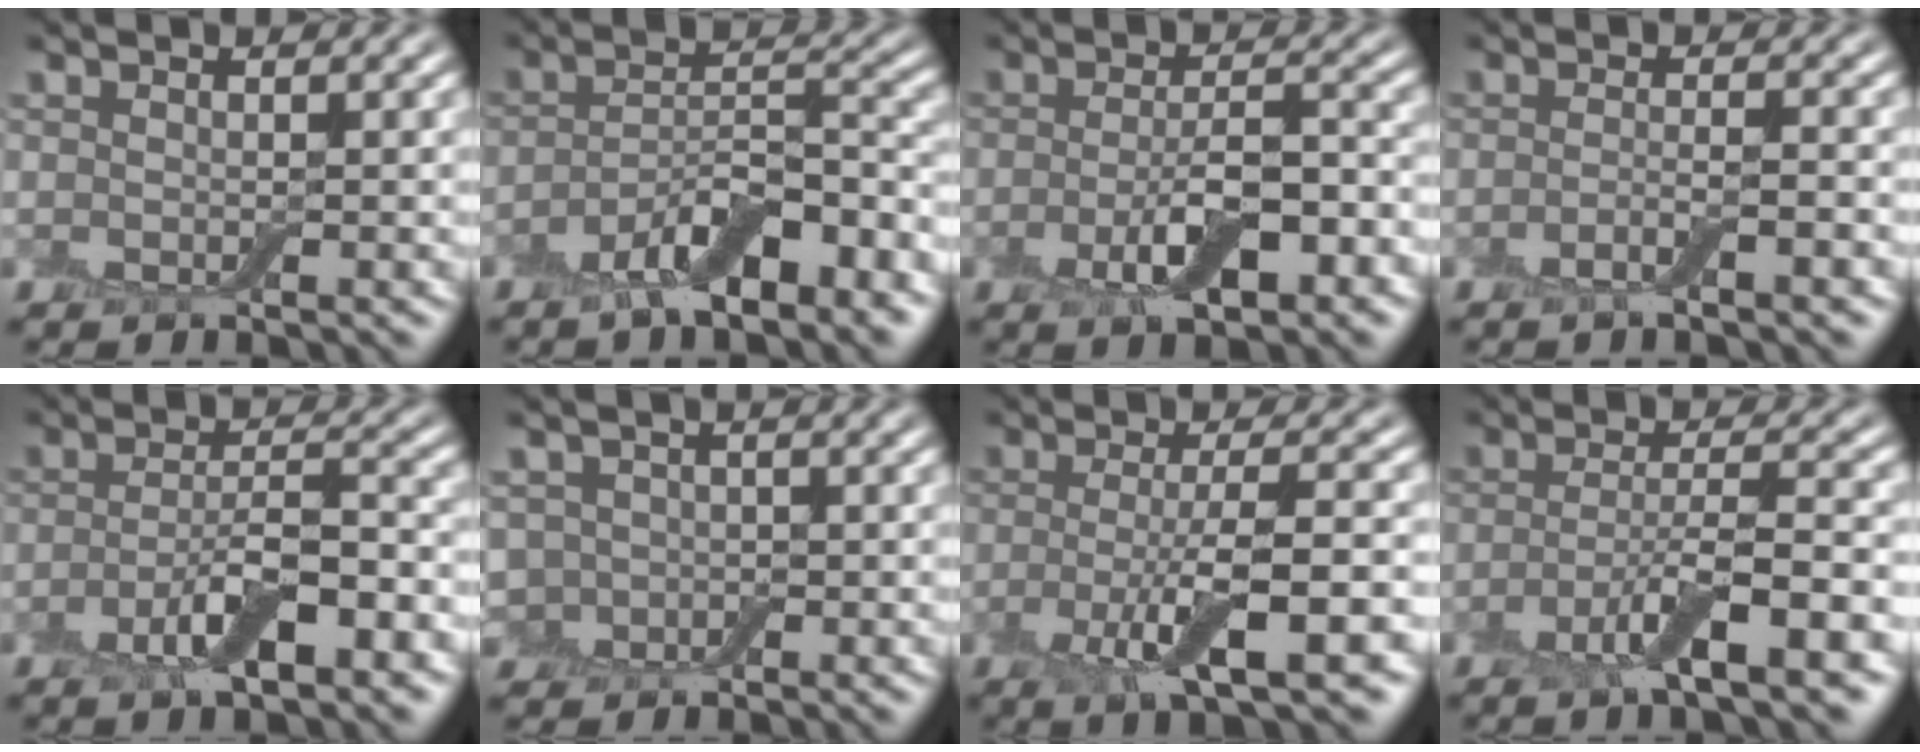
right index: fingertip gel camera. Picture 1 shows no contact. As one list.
[{"total": 7.0, "force": [-4.0, 2.3, 5.2], "torque": [-0.089, 0.005, -0.071]}, {"total": 5.8, "force": [-2.1, 2.1, 5.0], "torque": [-0.097, -0.002, -0.038]}, {"total": 2.2, "force": [-1.2, 0.4, 1.9], "torque": [-0.031, 0.002, -0.028]}, {"total": 5.5, "force": [-2.3, 1.7, 4.7], "torque": [-0.090, 0.003, -0.043]}, {"total": 2.2, "force": [-0.5, 2.0, 0.8], "torque": [-0.012, -0.002, -0.013]}, {"total": 6.5, "force": [-1.9, 1.3, 6.1], "torque": [-0.110, -0.005, -0.037]}, {"total": 5.7, "force": [-2.6, 0.8, 5.1], "torque": [-0.087, 0.001, -0.055]}]